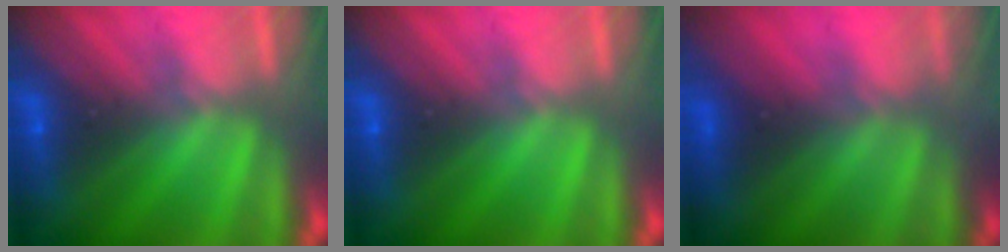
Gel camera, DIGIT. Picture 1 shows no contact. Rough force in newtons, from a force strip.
{"total": 0.0}
{"total": 6.0}